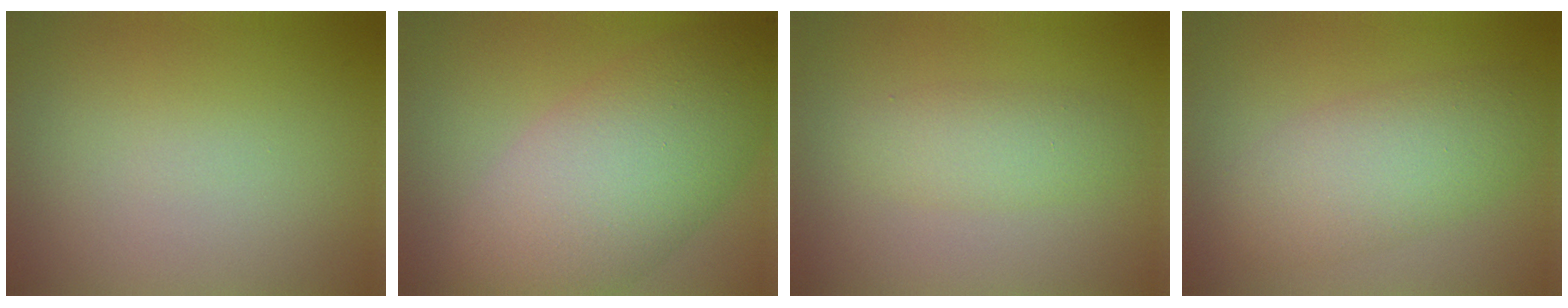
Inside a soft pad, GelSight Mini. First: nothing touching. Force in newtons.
{"total": 10.7, "press": 10.7, "slide": 0.4}
{"total": 2.7, "press": 2.7, "slide": 0.1}
{"total": 5.5, "press": 5.5, "slide": 0.2}